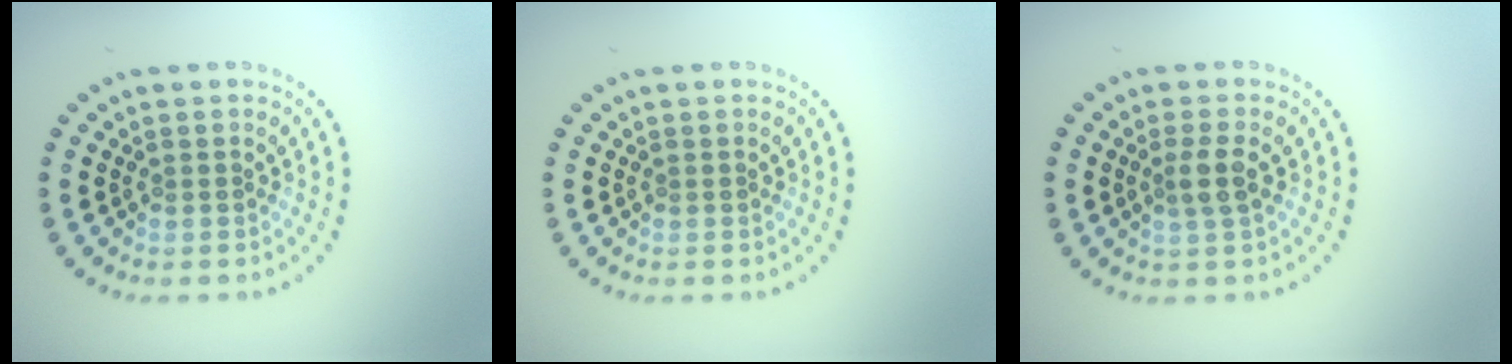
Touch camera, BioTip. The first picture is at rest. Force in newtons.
{"total": 0.0}
{"total": 2.0, "press": 1.7, "slide": 1.0}